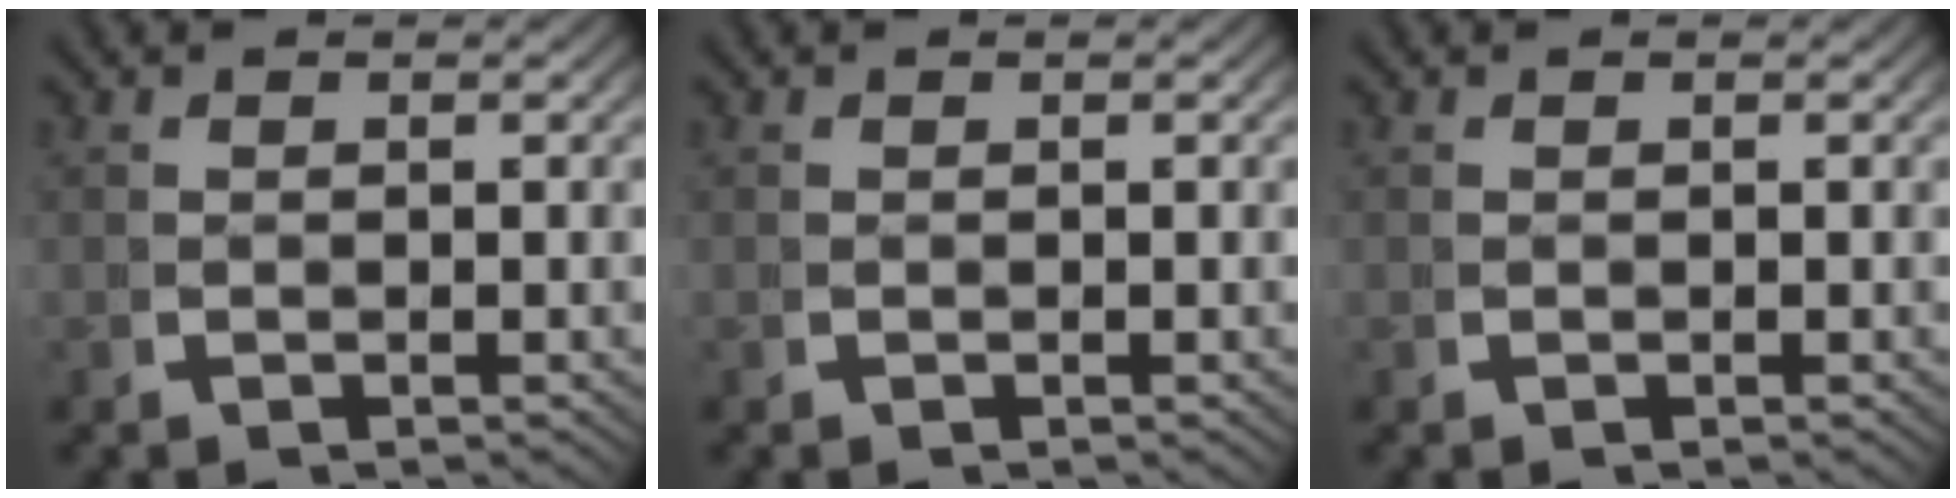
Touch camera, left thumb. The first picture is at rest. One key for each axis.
{"total": 0.0}
{"total": 0.0}